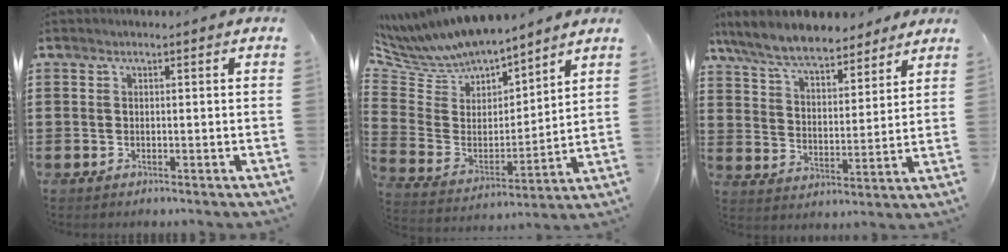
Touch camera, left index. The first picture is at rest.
{"total": 7.4, "force": [7.1, 2.1, 0.6], "torque": [-0.064, -0.057, 0.123]}
{"total": 8.6, "force": [7.8, 1.5, 3.3], "torque": [-0.096, -0.032, 0.141]}